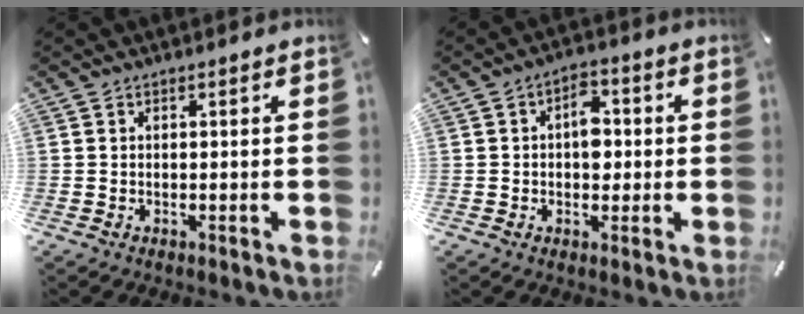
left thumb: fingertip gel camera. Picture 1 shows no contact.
{"total": 6.0, "force": [0.1, 4.0, 4.5], "torque": [-0.045, -0.001, -0.008]}